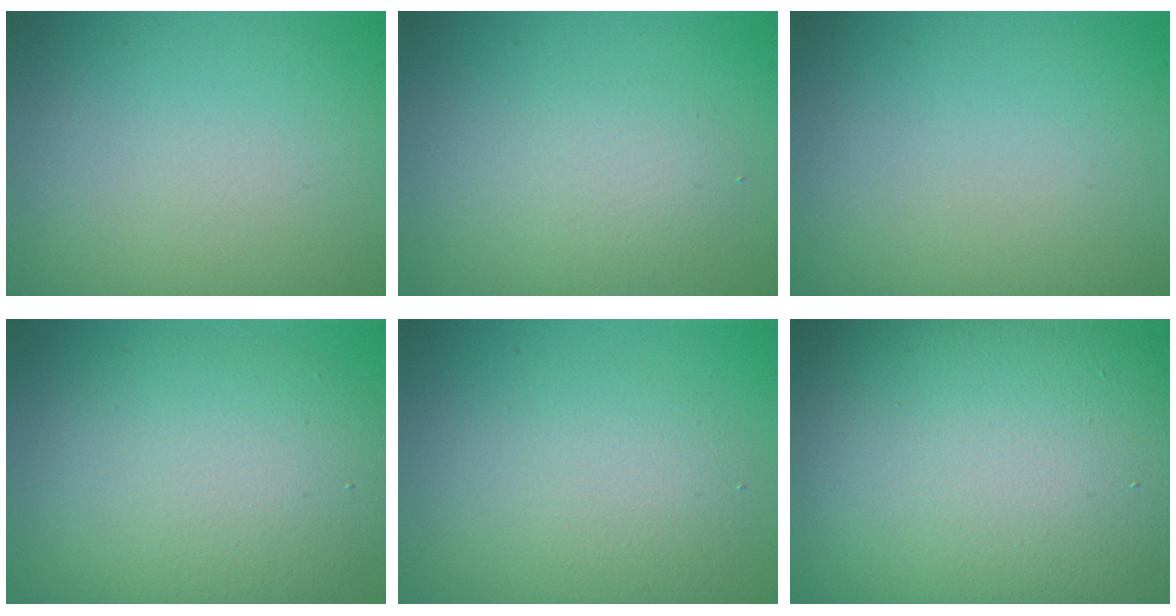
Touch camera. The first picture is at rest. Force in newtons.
{"total": 2.2, "press": 2.2, "slide": 0.1}
{"total": 0.0}
{"total": 7.4, "press": 7.4, "slide": 0.4}
{"total": 3.6, "press": 3.6, "slide": 0.1}
{"total": 18.6, "press": 18.5, "slide": 1.2}